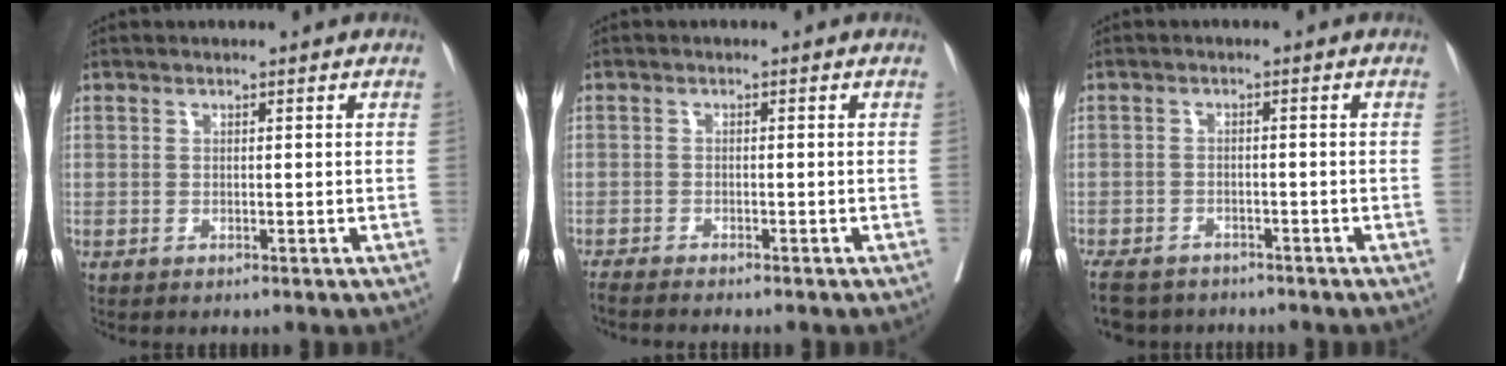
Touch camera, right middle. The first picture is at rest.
{"total": 4.4, "force": [-3.9, 0.2, 1.9], "torque": [-0.028, -0.010, -0.060]}
{"total": 8.0, "force": [-6.8, 3.5, 2.6], "torque": [-0.051, -0.011, -0.103]}